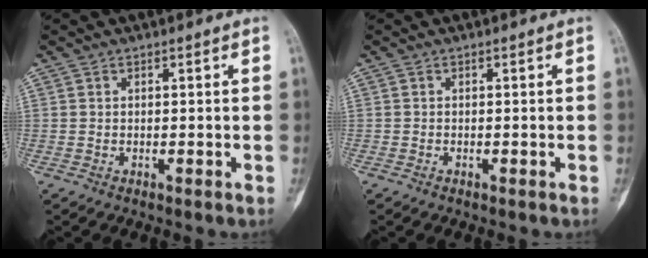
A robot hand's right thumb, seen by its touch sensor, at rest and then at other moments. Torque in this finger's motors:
{"motor_torque": [-0.03, 0.76, 0.01, -0.31, -0.11]}